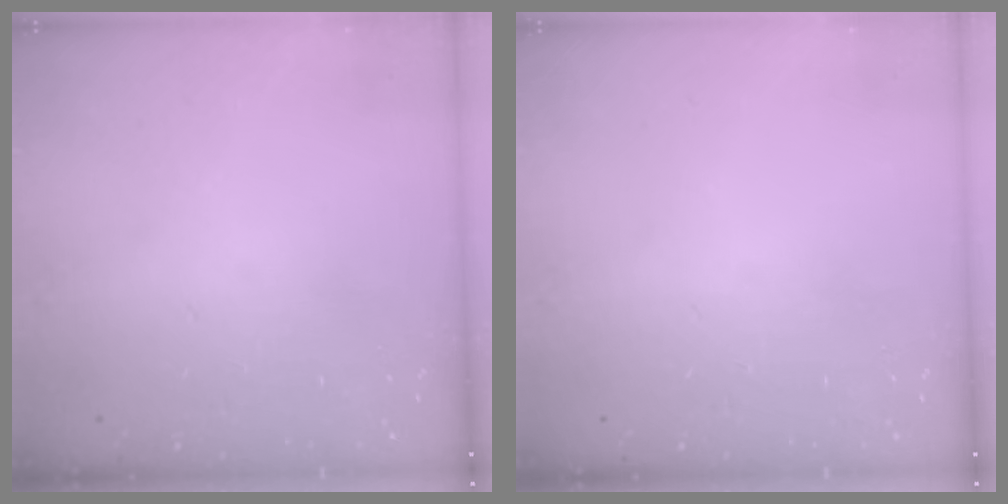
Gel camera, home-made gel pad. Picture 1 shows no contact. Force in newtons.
{"total": 0.0}